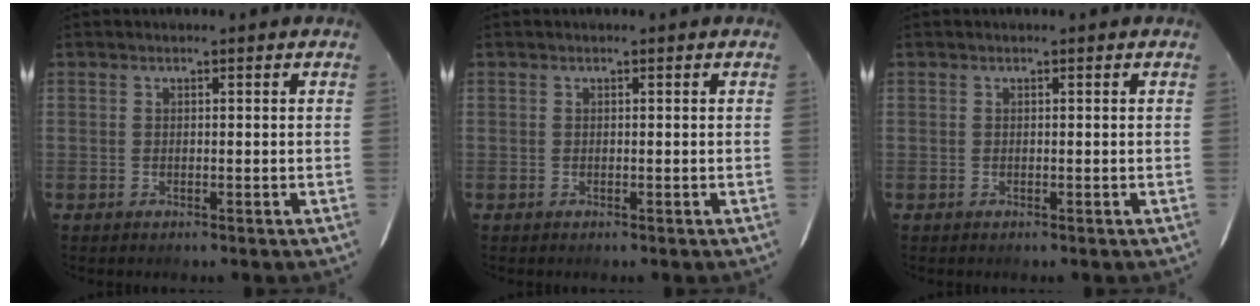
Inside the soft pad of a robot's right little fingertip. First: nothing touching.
{"total": 0.0}
{"total": 0.0}